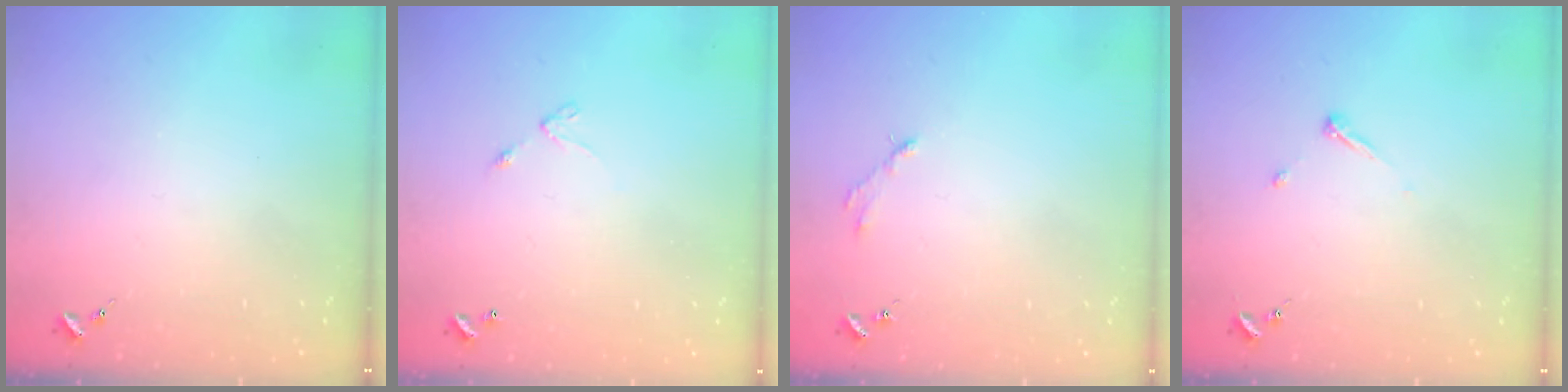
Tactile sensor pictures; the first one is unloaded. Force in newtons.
{"total": 4.2, "press": 4.2, "slide": 0.4}
{"total": 2.8, "press": 2.8, "slide": 0.4}
{"total": 4.5, "press": 4.5, "slide": 0.4}